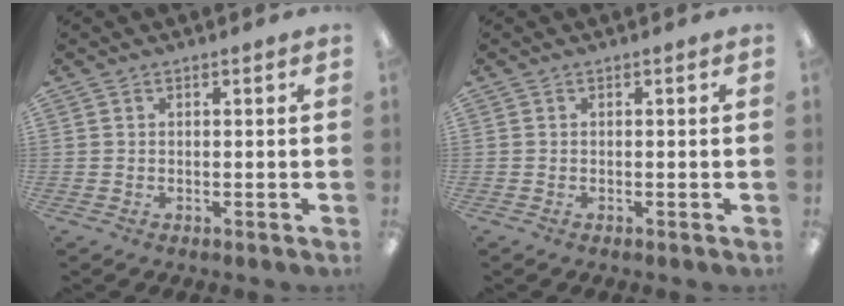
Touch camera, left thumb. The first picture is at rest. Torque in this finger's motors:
{"motor_torque": [-0.10, 0.10, -0.04, 0.04, 0.00]}